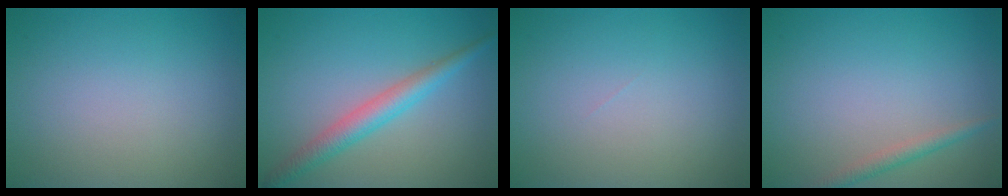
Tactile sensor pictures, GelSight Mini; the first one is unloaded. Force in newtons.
{"total": 3.2, "press": 3.2, "slide": 0.0}
{"total": 0.0}
{"total": 1.5, "press": 1.5, "slide": 0.0}